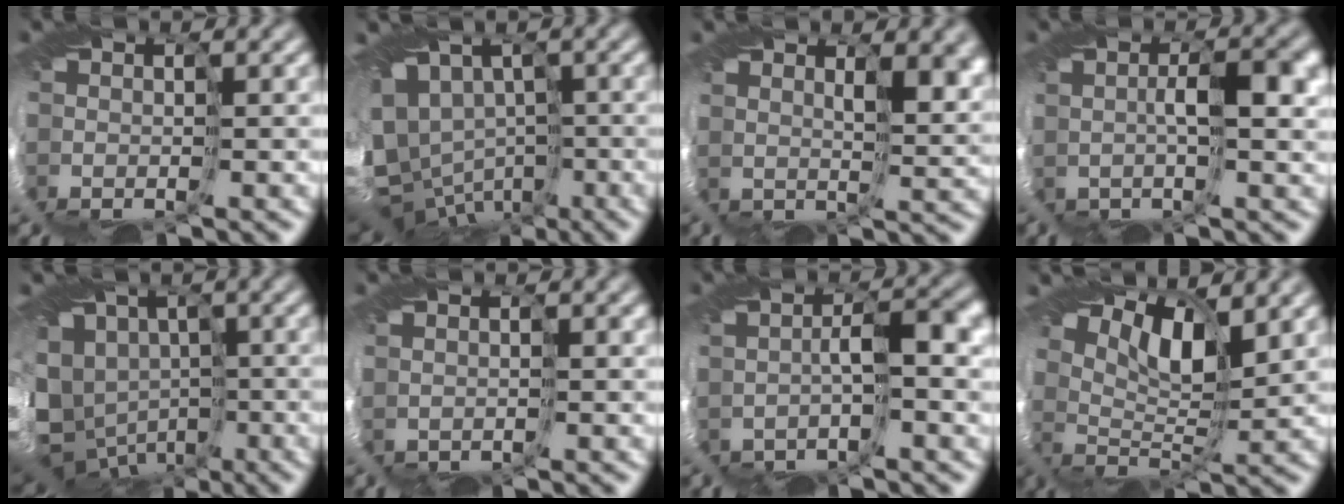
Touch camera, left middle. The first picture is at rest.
{"total": 10.9, "force": [-3.8, 8.3, 5.9], "torque": [-0.152, -0.004, -0.033]}
{"total": 5.0, "force": [2.7, 1.7, 3.8], "torque": [-0.058, 0.008, 0.048]}
{"total": 2.8, "force": [0.3, 0.1, 2.8], "torque": [-0.059, 0.005, 0.004]}
{"total": 11.1, "force": [-3.1, 9.1, 5.5], "torque": [-0.143, -0.008, -0.038]}
{"total": 0.5, "force": [0.3, -0.3, -0.4], "torque": [0.010, 0.006, 0.009]}
{"total": 2.3, "force": [-0.4, 0.0, 2.3], "torque": [-0.054, 0.006, -0.012]}
{"total": 4.6, "force": [3.8, 0.9, 2.3], "torque": [-0.054, 0.007, 0.062]}